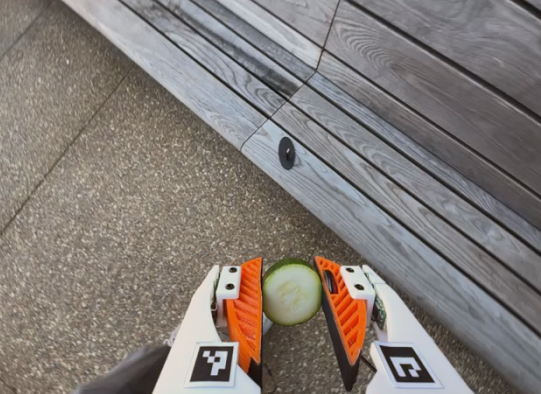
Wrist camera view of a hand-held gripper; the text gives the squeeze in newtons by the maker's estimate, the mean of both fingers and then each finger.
{"total": 12.9, "left": 13.0, "right": 12.8}